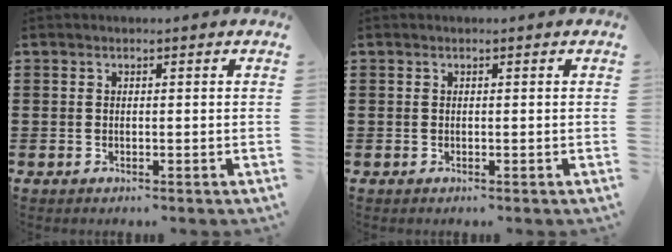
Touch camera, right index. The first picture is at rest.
{"total": 0.0}